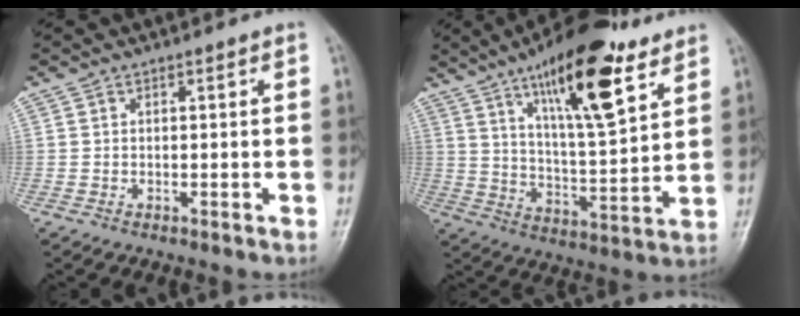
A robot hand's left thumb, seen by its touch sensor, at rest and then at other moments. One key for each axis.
{"total": 19.3, "fx": 11.0, "fy": 5.6, "fz": 14.8, "tx": -0.211, "ty": -0.052, "tz": 0.183}